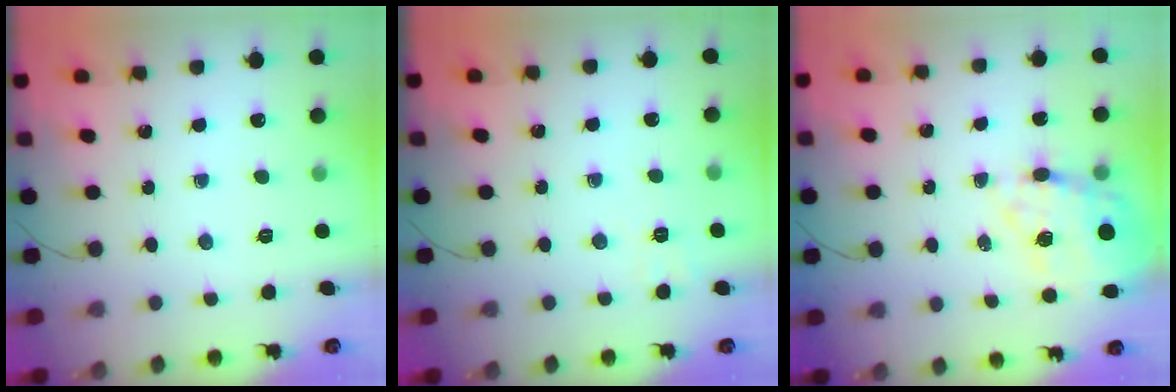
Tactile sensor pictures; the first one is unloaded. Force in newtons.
{"total": 2.9, "press": 2.3, "slide": 1.9}
{"total": 19.0, "press": 18.6, "slide": 3.6}